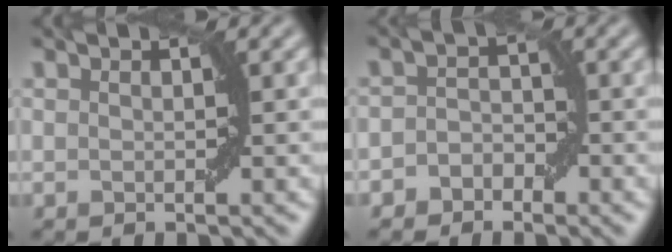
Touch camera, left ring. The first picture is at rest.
{"total": 1.9, "force": [-1.2, 1.4, 0.5], "torque": [0.001, 0.009, -0.028]}